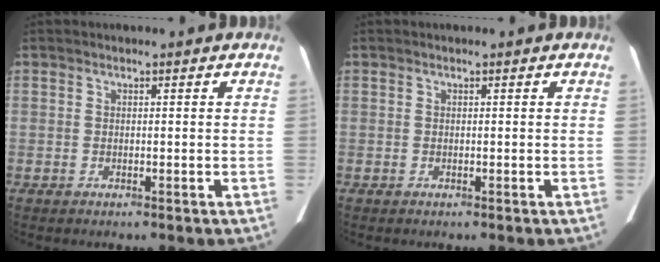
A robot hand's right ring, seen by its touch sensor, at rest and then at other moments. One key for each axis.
{"total": 0.0}